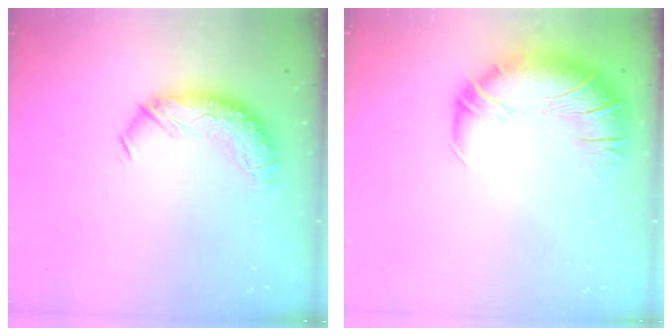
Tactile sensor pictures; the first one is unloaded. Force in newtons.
{"total": 3.1, "press": 1.2, "slide": 2.9}